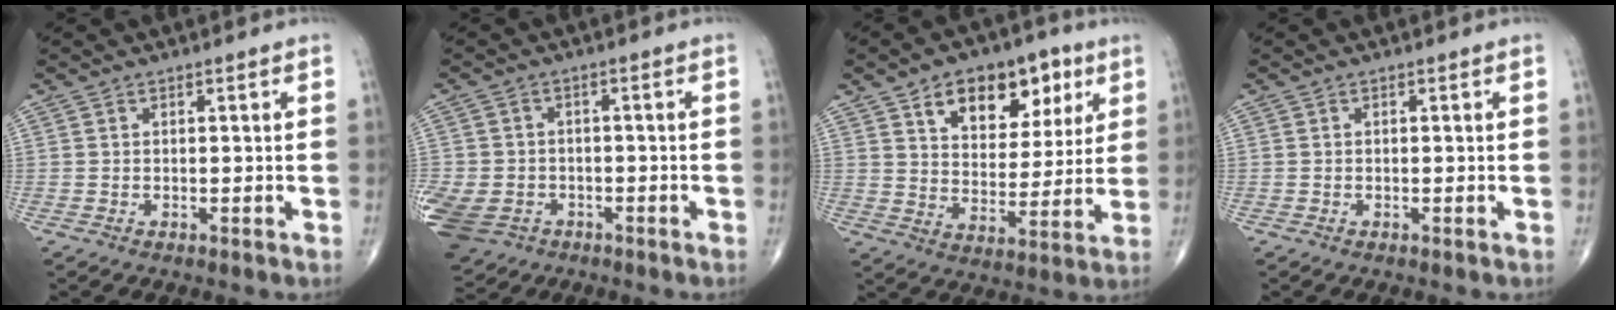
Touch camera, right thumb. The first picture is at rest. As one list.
[{"total": 14.7, "force": [-5.5, 11.7, 6.9], "torque": [-0.194, 0.012, -0.086]}, {"total": 15.6, "force": [7.6, 9.5, 9.7], "torque": [-0.098, -0.023, 0.121]}, {"total": 0.0}]